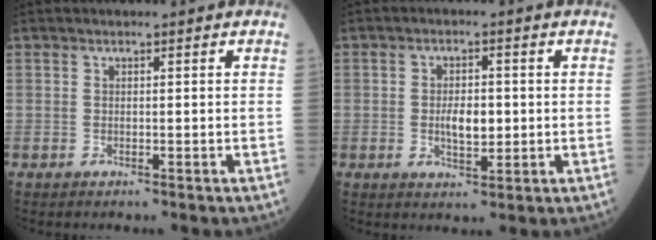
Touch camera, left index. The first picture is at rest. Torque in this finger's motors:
{"motor_torque": [0.35, -0.03, 0.10, 0.05]}